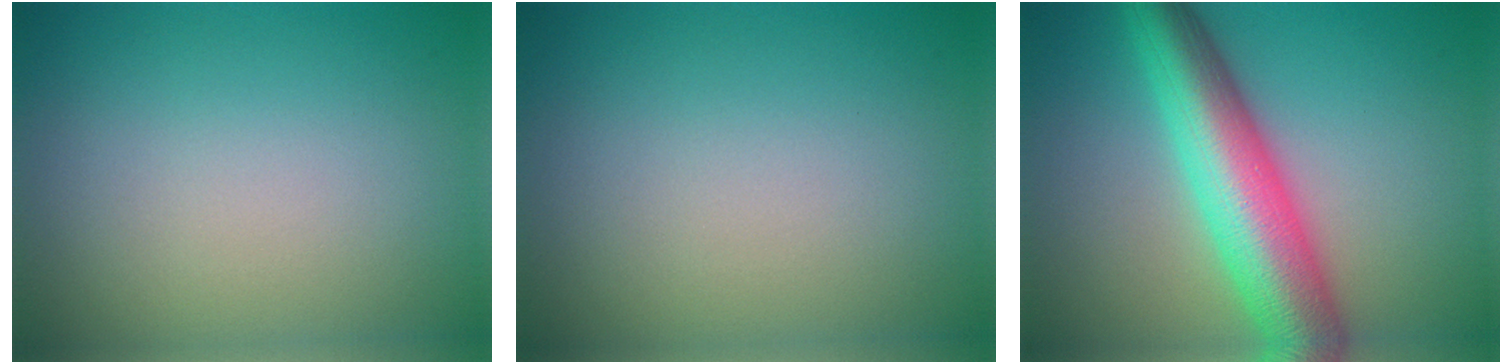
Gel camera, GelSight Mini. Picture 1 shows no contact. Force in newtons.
{"total": 0.0}
{"total": 9.1, "press": 9.1, "slide": 0.2}